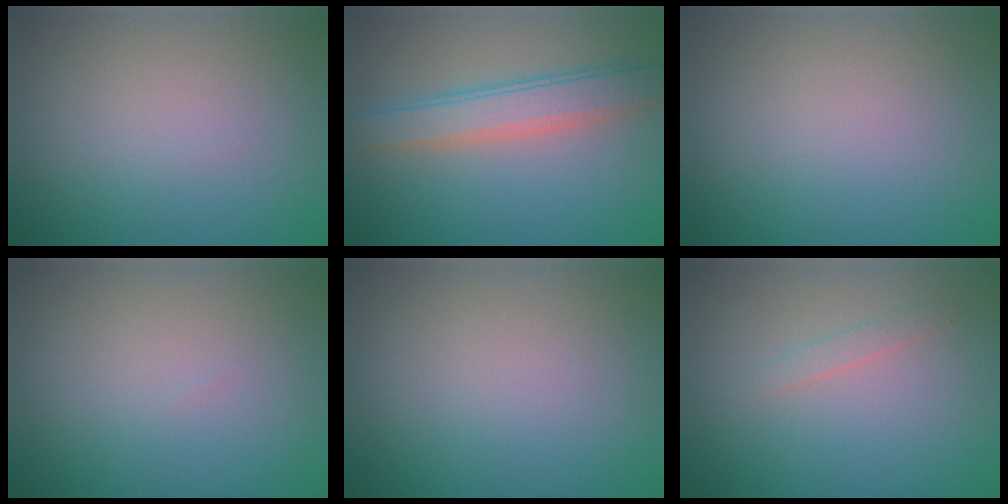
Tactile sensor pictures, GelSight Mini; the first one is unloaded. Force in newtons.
{"total": 4.1, "press": 4.1, "slide": 0.1}
{"total": 0.0}
{"total": 0.0}
{"total": 0.0}
{"total": 0.9, "press": 0.9, "slide": 0.0}